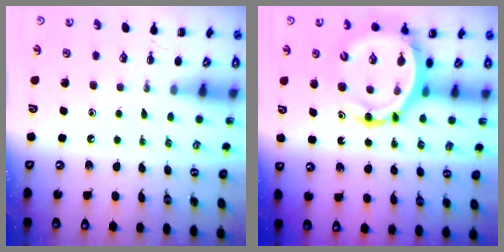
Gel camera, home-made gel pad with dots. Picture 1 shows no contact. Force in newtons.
{"total": 13.0, "press": 12.3, "slide": 4.3}